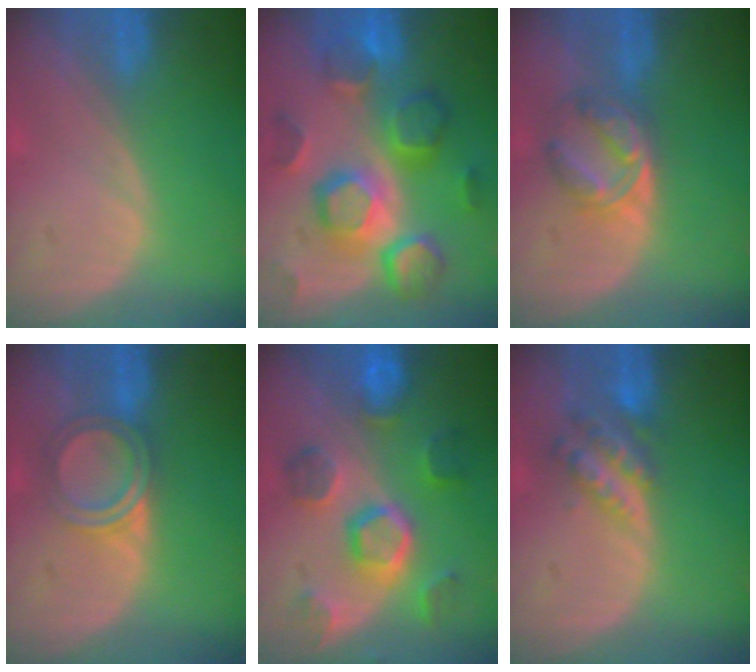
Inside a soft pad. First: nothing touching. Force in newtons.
{"total": 12.0, "press": 12.0, "slide": 1.2}
{"total": 5.8, "press": 5.5, "slide": 1.7}
{"total": 4.8, "press": 4.6, "slide": 1.4}
{"total": 9.1, "press": 9.0, "slide": 1.4}
{"total": 6.1, "press": 5.3, "slide": 2.9}